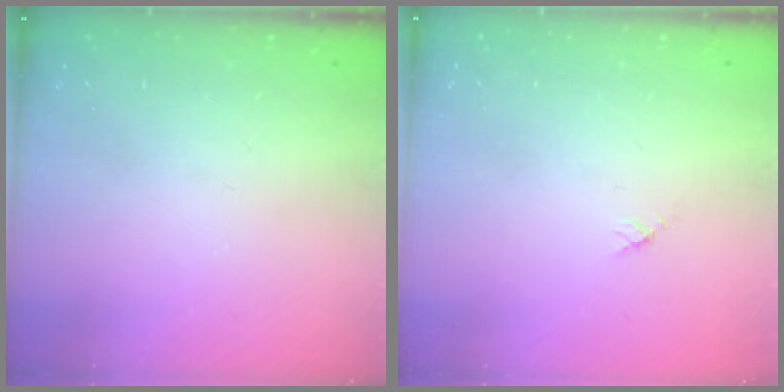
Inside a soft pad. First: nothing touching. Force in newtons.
{"total": 2.9, "press": 2.9, "slide": 0.3}